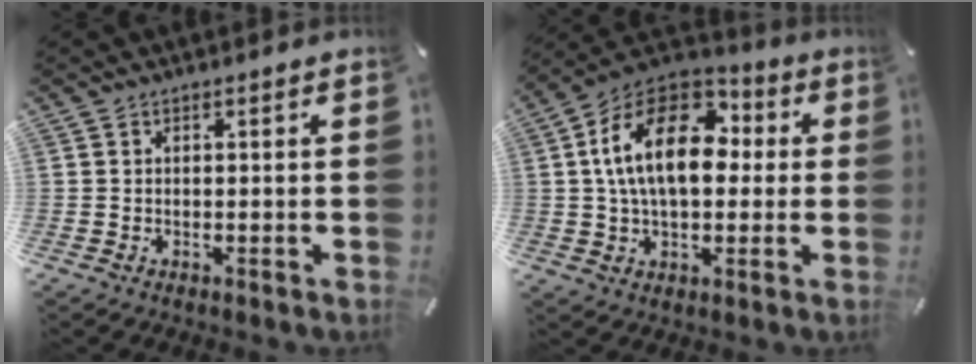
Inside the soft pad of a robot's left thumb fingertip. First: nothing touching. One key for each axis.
{"total": 18.0, "fx": 2.8, "fy": 11.3, "fz": 13.7, "tx": -0.272, "ty": 0.003, "tz": 0.043}